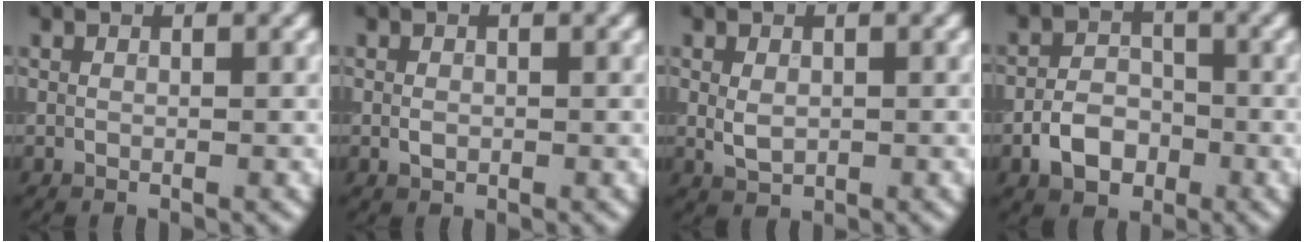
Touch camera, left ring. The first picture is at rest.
{"total": 1.0, "force": [-0.1, 0.7, 0.7], "torque": [-0.013, -0.002, -0.004]}
{"total": 2.0, "force": [0.1, 1.4, 1.4], "torque": [-0.027, -0.001, 0.003]}
{"total": 4.0, "force": [-1.8, 2.8, 2.3], "torque": [-0.037, 0.003, -0.036]}